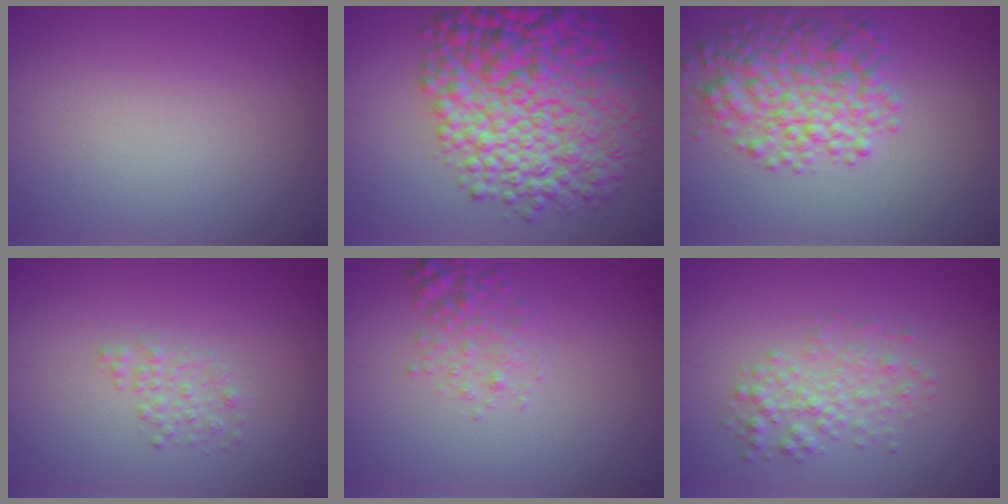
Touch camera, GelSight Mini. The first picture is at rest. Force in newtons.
{"total": 12.6, "press": 12.6, "slide": 0.2}
{"total": 5.7, "press": 5.7, "slide": 0.1}
{"total": 1.3, "press": 1.3, "slide": 0.0}
{"total": 2.0, "press": 2.0, "slide": 0.1}
{"total": 2.5, "press": 2.5, "slide": 0.0}